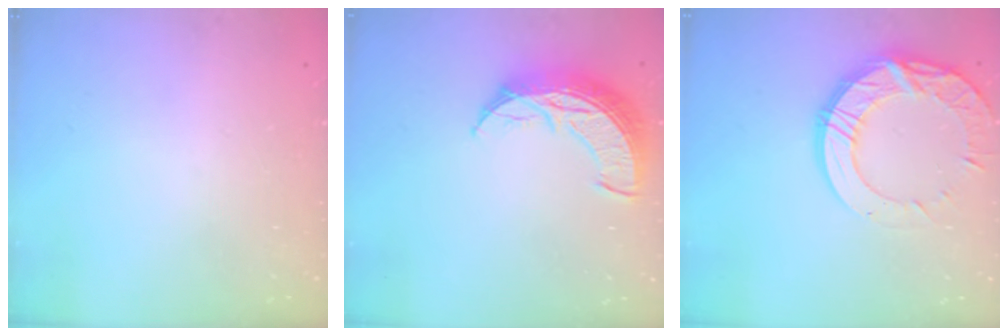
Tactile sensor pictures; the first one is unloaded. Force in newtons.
{"total": 11.2, "press": 11.1, "slide": 0.9}
{"total": 15.9, "press": 15.8, "slide": 1.4}